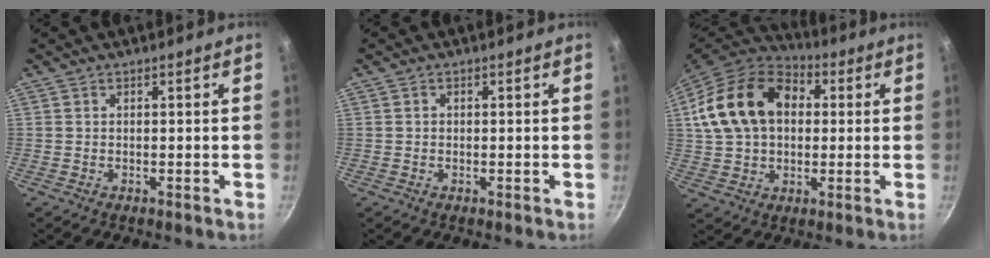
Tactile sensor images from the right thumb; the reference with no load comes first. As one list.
[{"total": 0.6, "force": [0.0, 0.6, 0.2], "torque": [-0.001, 0.003, 0.000]}, {"total": 20.6, "force": [4.1, 14.6, 14.0], "torque": [-0.240, 0.030, 0.064]}]